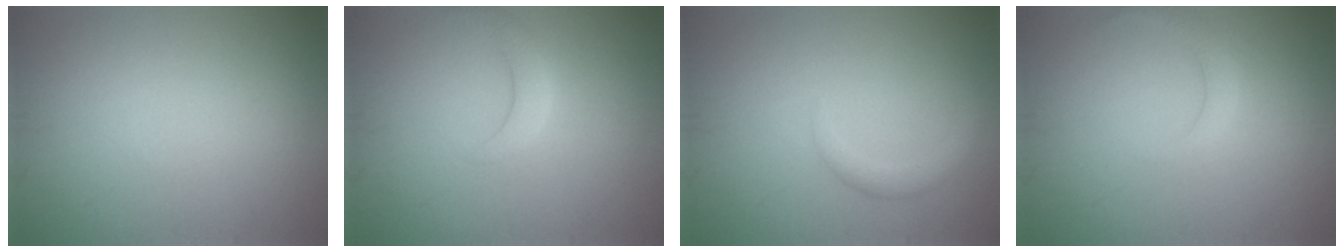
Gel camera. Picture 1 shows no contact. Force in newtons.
{"total": 2.3, "press": 2.2, "slide": 0.1}
{"total": 1.7, "press": 1.7, "slide": 0.2}
{"total": 1.5, "press": 1.5, "slide": 0.1}